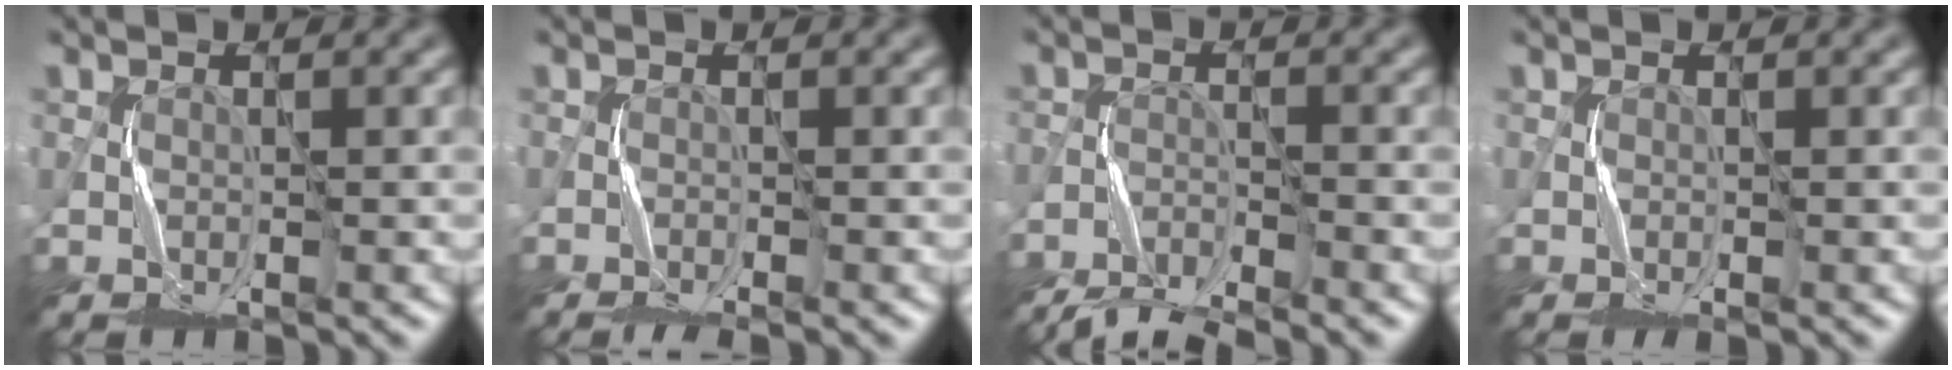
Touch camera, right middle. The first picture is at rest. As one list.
[{"total": 2.1, "force": [-1.8, 0.1, 1.1], "torque": [-0.023, 0.001, -0.035]}, {"total": 6.5, "force": [-6.1, 0.9, 2.1], "torque": [-0.046, -0.018, -0.106]}, {"total": 0.6, "force": [-0.3, 0.1, 0.5], "torque": [-0.009, -0.001, -0.006]}]